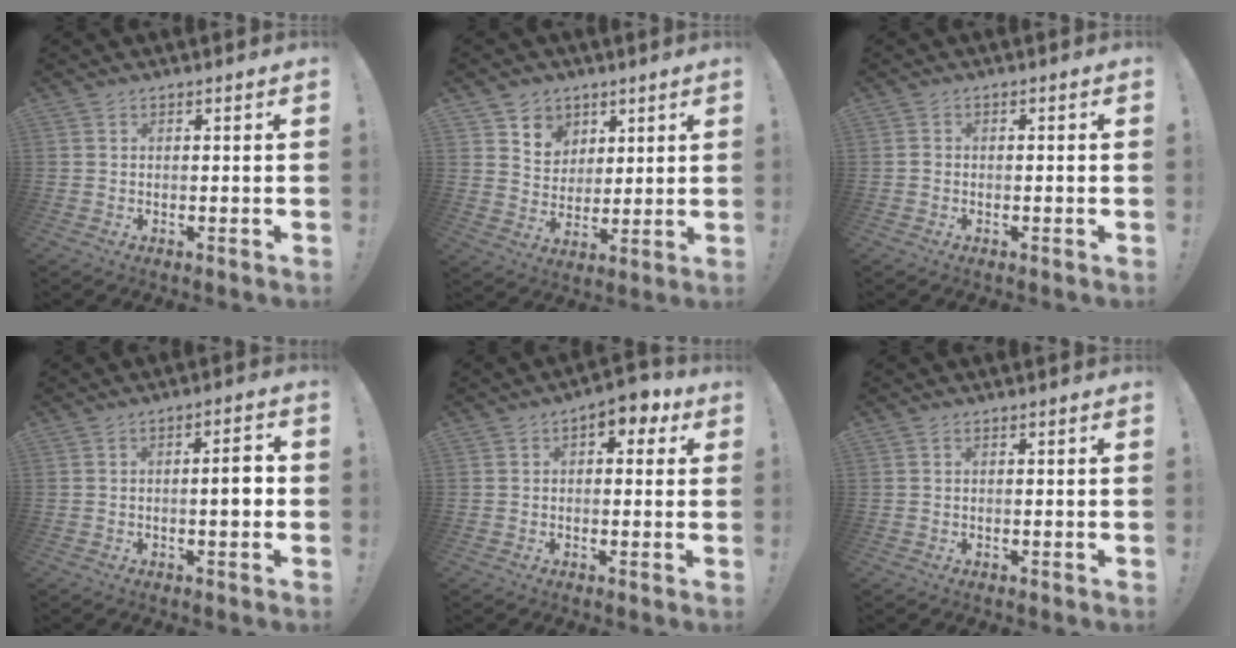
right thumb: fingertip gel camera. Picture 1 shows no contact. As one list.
[{"total": 7.6, "force": [4.7, 5.9, 0.8], "torque": [-0.009, -0.043, 0.092]}, {"total": 1.0, "force": [-0.7, 0.6, 0.5], "torque": [-0.006, 0.003, -0.012]}, {"total": 5.2, "force": [-0.4, 1.1, 5.1], "torque": [-0.073, 0.004, -0.012]}, {"total": 5.6, "force": [1.8, 3.3, 4.2], "torque": [-0.041, -0.004, 0.028]}, {"total": 0.0}]